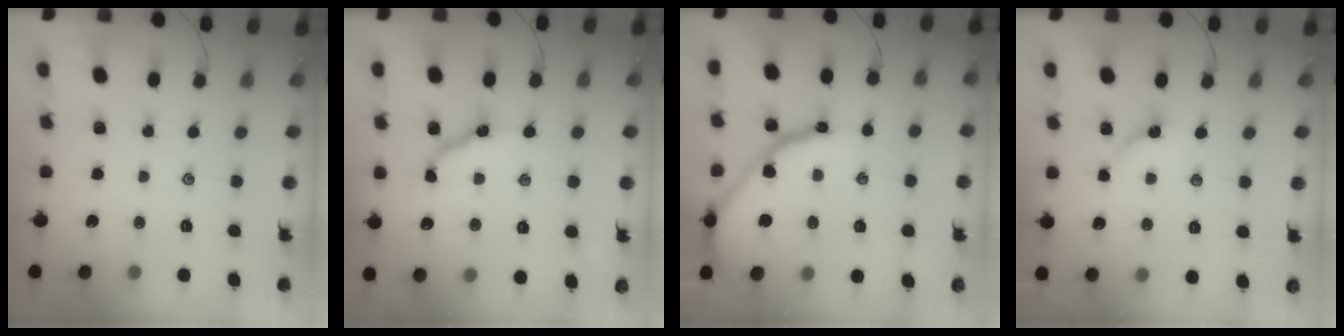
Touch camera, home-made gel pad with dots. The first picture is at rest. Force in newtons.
{"total": 9.5, "press": 9.5, "slide": 0.8}
{"total": 13.8, "press": 13.7, "slide": 1.6}
{"total": 3.3, "press": 3.3, "slide": 0.6}